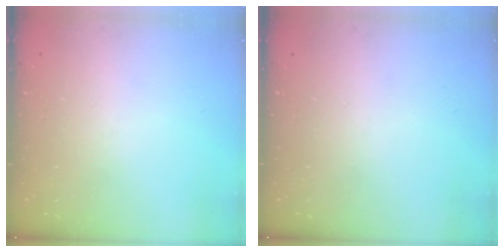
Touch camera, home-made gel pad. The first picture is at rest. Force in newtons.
{"total": 0.0}